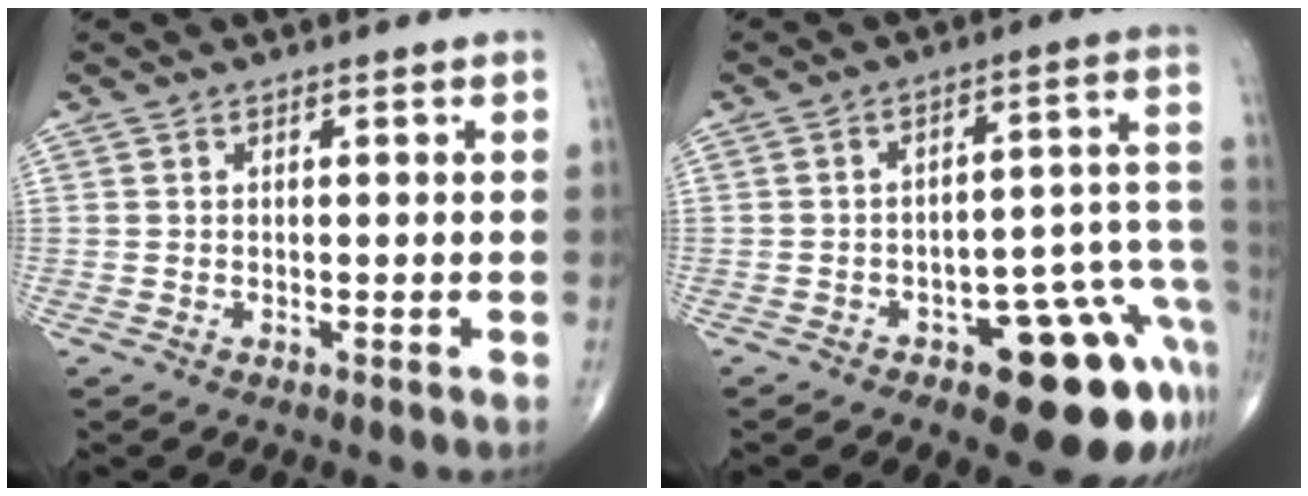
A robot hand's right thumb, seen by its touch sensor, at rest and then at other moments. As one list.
[{"total": 16.4, "force": [-7.9, 6.5, 12.9], "torque": [-0.075, 0.075, -0.094]}]